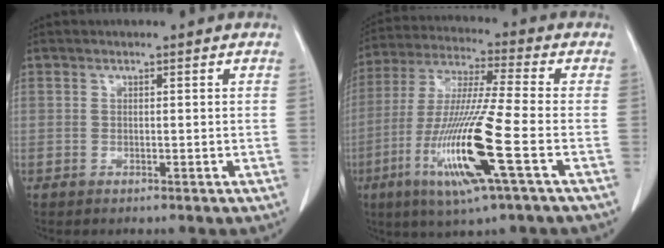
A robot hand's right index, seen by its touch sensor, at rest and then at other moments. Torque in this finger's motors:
{"motor_torque": [2.14, 0.00, 1.03, 0.16]}